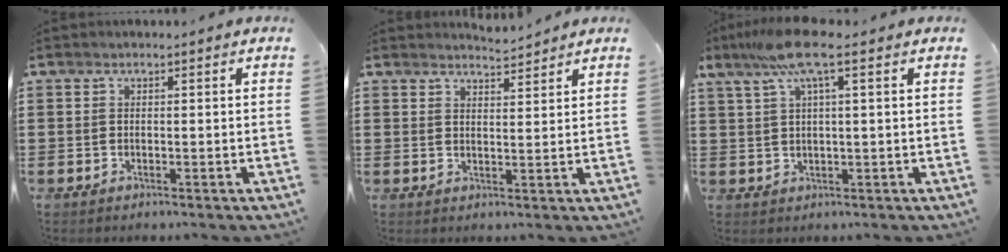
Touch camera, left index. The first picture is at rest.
{"total": 3.2, "force": [3.2, 0.0, 0.4], "torque": [-0.015, -0.010, 0.059]}
{"total": 8.0, "force": [3.9, 0.7, 7.0], "torque": [-0.149, 0.001, 0.066]}